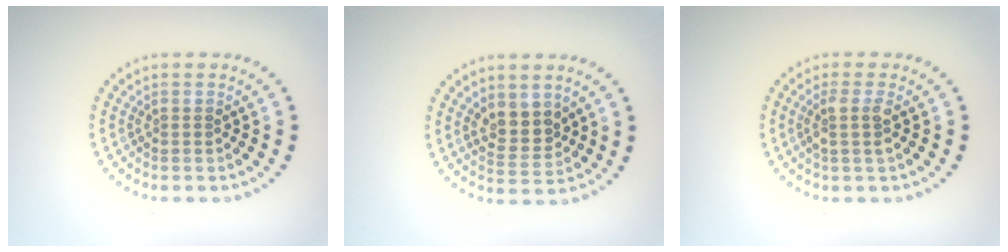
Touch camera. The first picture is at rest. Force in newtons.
{"total": 2.7, "press": 2.5, "slide": 1.0}
{"total": 1.9, "press": 1.5, "slide": 1.1}